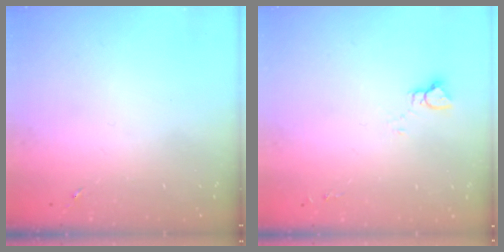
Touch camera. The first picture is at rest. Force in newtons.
{"total": 3.9, "press": 3.9, "slide": 0.4}